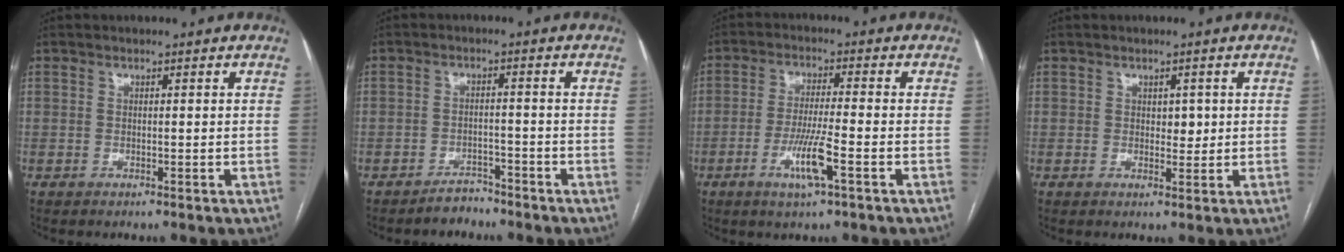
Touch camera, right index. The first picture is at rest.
{"total": 2.9, "force": [-2.6, 1.2, 0.2], "torque": [-0.002, 0.003, -0.041]}
{"total": 6.9, "force": [-2.9, 0.1, 6.2], "torque": [-0.120, -0.012, -0.054]}
{"total": 2.1, "force": [0.5, 1.4, 1.5], "torque": [-0.014, -0.002, 0.007]}